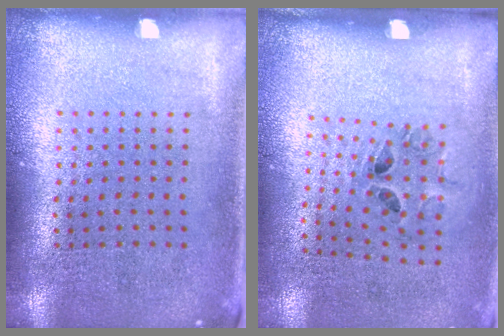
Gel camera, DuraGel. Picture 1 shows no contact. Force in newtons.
{"total": 1.3, "press": 0.7, "slide": 1.2}